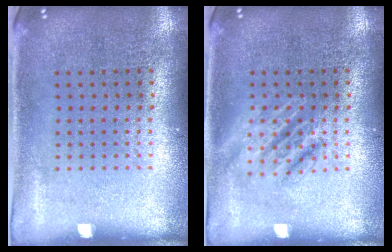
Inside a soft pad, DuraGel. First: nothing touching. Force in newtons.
{"total": 2.3, "press": 2.2, "slide": 0.3}